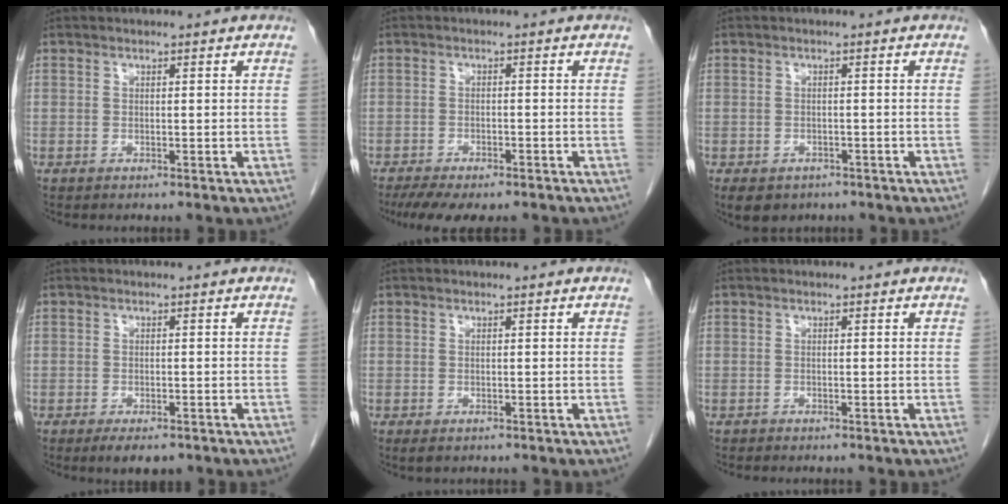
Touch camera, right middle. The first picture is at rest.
{"total": 8.5, "force": [-6.8, 2.4, 4.4], "torque": [-0.064, -0.007, -0.100]}
{"total": 8.6, "force": [-5.4, 5.8, 3.2], "torque": [-0.077, -0.009, -0.067]}
{"total": 3.7, "force": [-2.5, 1.5, 2.3], "torque": [-0.033, -0.006, -0.032]}
{"total": 1.2, "force": [-0.7, 0.6, 0.7], "torque": [-0.010, -0.001, -0.004]}
{"total": 0.0}